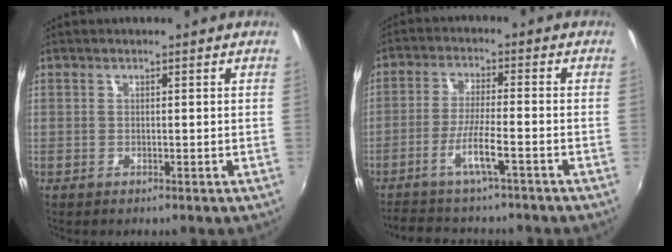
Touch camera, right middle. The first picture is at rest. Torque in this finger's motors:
{"motor_torque": [1.08, -1.06, 0.16, 0.11]}